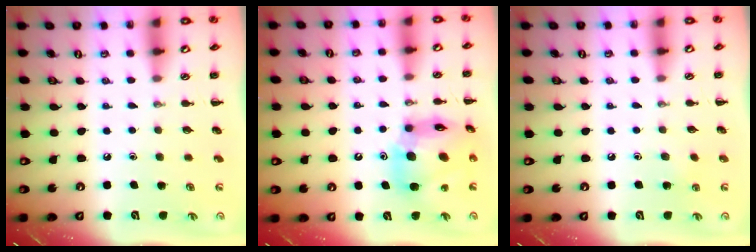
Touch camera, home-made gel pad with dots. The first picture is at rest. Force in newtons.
{"total": 14.4, "press": 13.8, "slide": 4.0}
{"total": 5.5, "press": 5.2, "slide": 1.6}